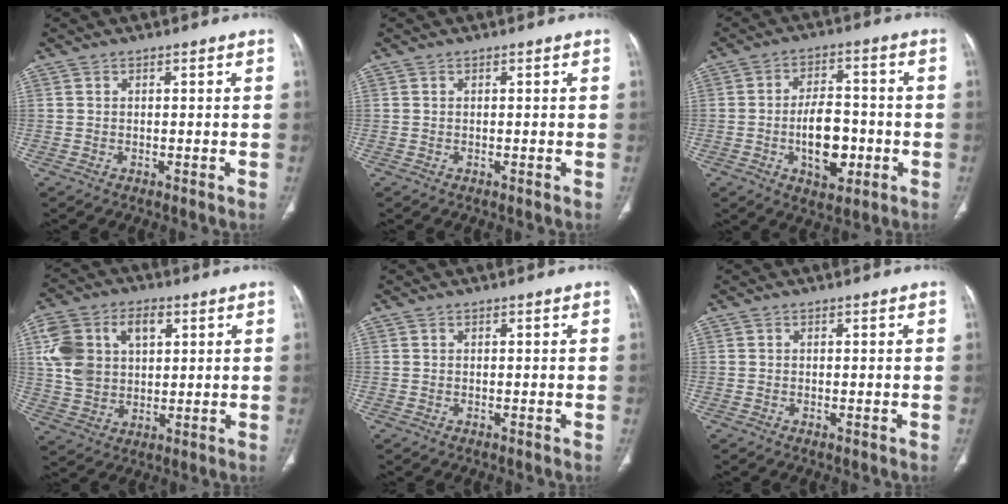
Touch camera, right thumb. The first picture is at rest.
{"total": 0.0}
{"total": 10.7, "force": [-2.6, 6.0, 8.5], "torque": [-0.112, 0.017, -0.036]}
{"total": 13.9, "force": [4.0, 9.8, 9.0], "torque": [-0.154, 0.009, 0.077]}
{"total": 0.0}
{"total": 0.0}